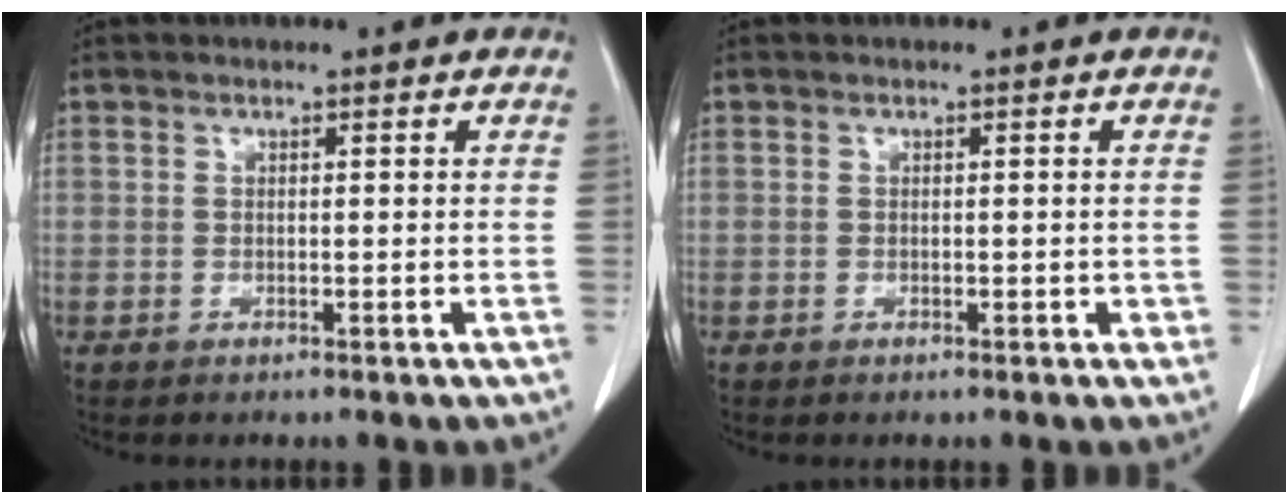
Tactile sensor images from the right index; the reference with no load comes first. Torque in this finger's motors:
{"motor_torque": [-0.16, 0.24, -0.03, 0.00]}